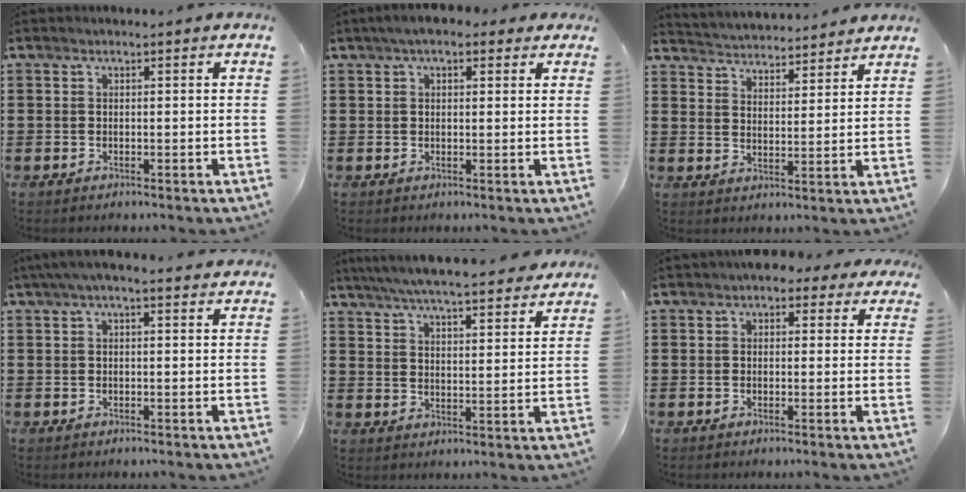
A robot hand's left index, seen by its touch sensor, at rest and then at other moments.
{"total": 3.4, "force": [2.3, 1.5, 2.0], "torque": [-0.046, 0.008, 0.042]}
{"total": 3.8, "force": [3.7, 0.0, -0.5], "torque": [-0.010, -0.027, 0.063]}
{"total": 2.8, "force": [1.8, 0.7, 2.1], "torque": [-0.045, 0.007, 0.032]}
{"total": 6.3, "force": [6.0, 0.0, 1.9], "torque": [-0.062, -0.030, 0.107]}
{"total": 2.8, "force": [1.8, 1.7, 1.4], "torque": [-0.019, 0.004, 0.028]}